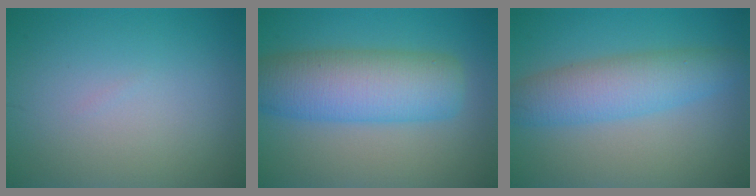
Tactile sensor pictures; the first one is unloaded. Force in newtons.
{"total": 7.9, "press": 7.9, "slide": 0.3}
{"total": 5.2, "press": 5.2, "slide": 0.2}